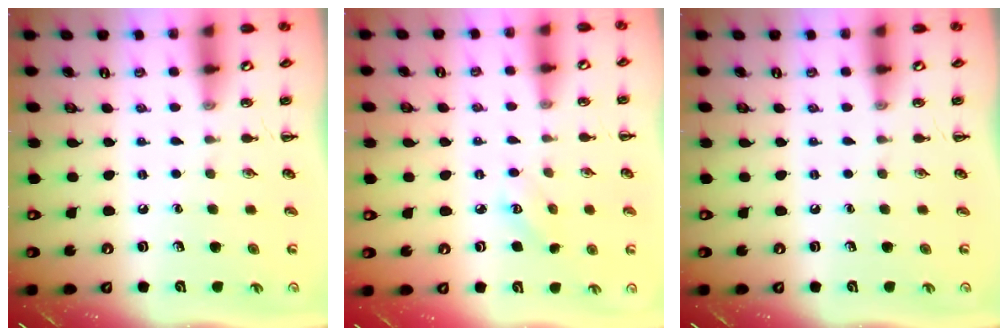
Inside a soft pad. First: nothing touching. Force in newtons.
{"total": 2.9, "press": 2.8, "slide": 0.8}
{"total": 0.0}